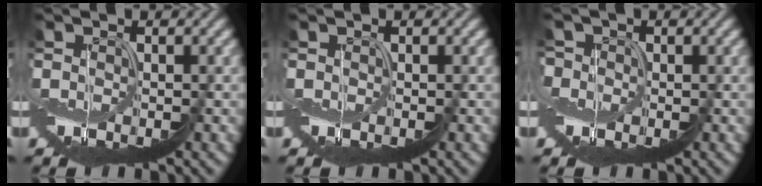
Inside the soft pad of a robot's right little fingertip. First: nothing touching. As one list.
[{"total": 0.0}, {"total": 3.0, "force": [0.2, 2.9, 0.9], "torque": [-0.014, 0.024, -0.033]}]